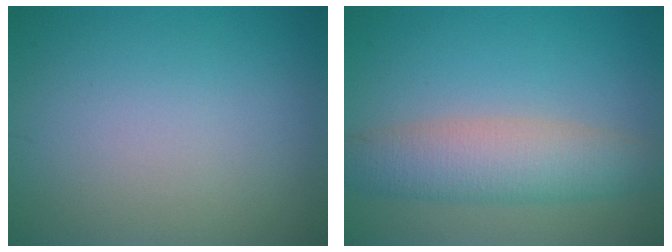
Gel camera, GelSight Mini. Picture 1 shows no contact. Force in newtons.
{"total": 5.3, "press": 5.3, "slide": 0.3}